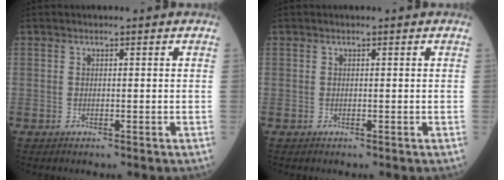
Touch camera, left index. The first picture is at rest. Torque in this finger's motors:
{"motor_torque": [0.00, 0.00, 0.00, -0.01]}